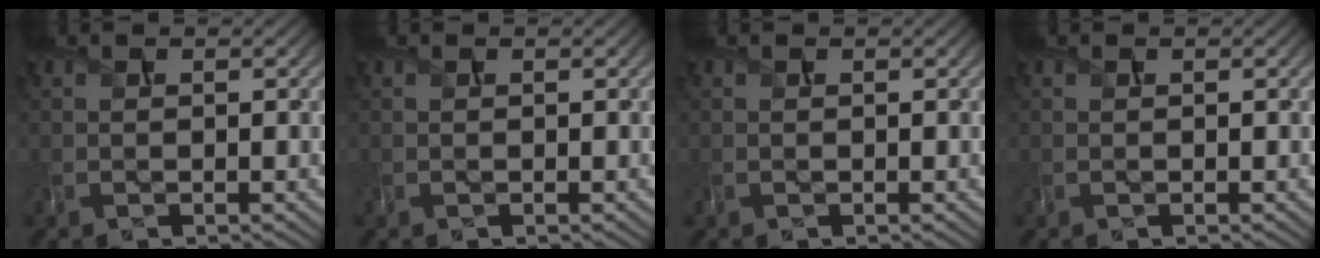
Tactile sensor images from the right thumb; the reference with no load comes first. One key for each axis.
{"total": 0.0}
{"total": 0.0}
{"total": 0.0}